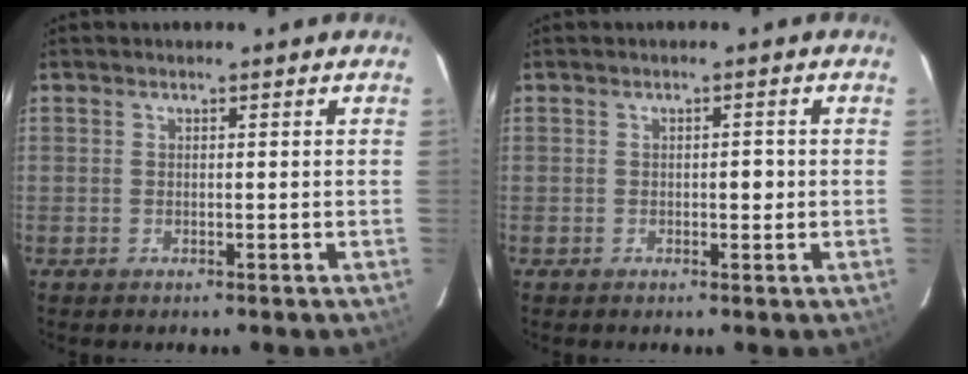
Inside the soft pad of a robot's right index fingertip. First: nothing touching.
{"total": 1.7, "force": [-0.3, 0.8, 1.5], "torque": [-0.021, 0.003, -0.004]}